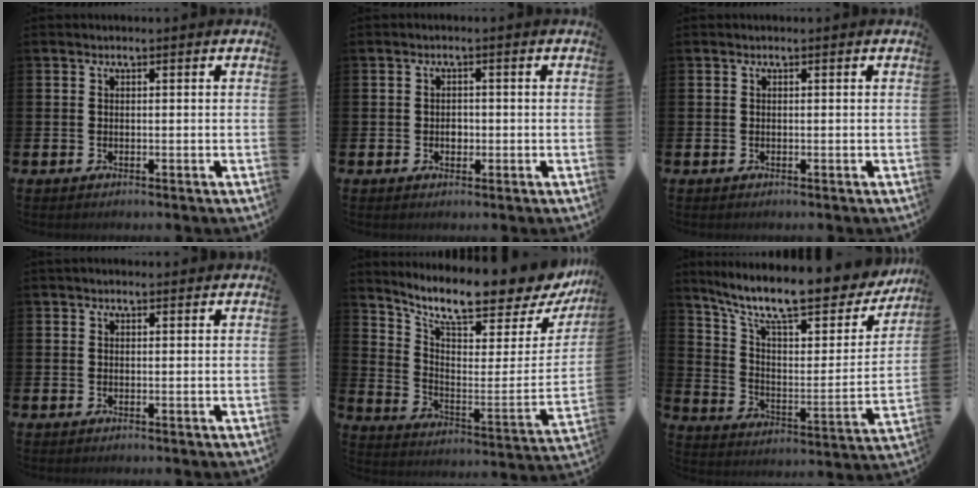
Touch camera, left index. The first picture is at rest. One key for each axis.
{"total": 1.5, "fx": -0.2, "fy": 1.2, "fz": 0.9, "tx": -0.008, "ty": 0.004, "tz": -0.007}
{"total": 0.0}
{"total": 0.9, "fx": 0.8, "fy": 0.3, "fz": 0.3, "tx": 0.002, "ty": 0.000, "tz": 0.012}
{"total": 9.7, "fx": 8.6, "fy": 1.6, "fz": 4.3, "tx": -0.094, "ty": -0.082, "tz": 0.138}
{"total": 12.5, "fx": 10.2, "fy": 3.2, "fz": 6.4, "tx": -0.147, "ty": -0.071, "tz": 0.171}